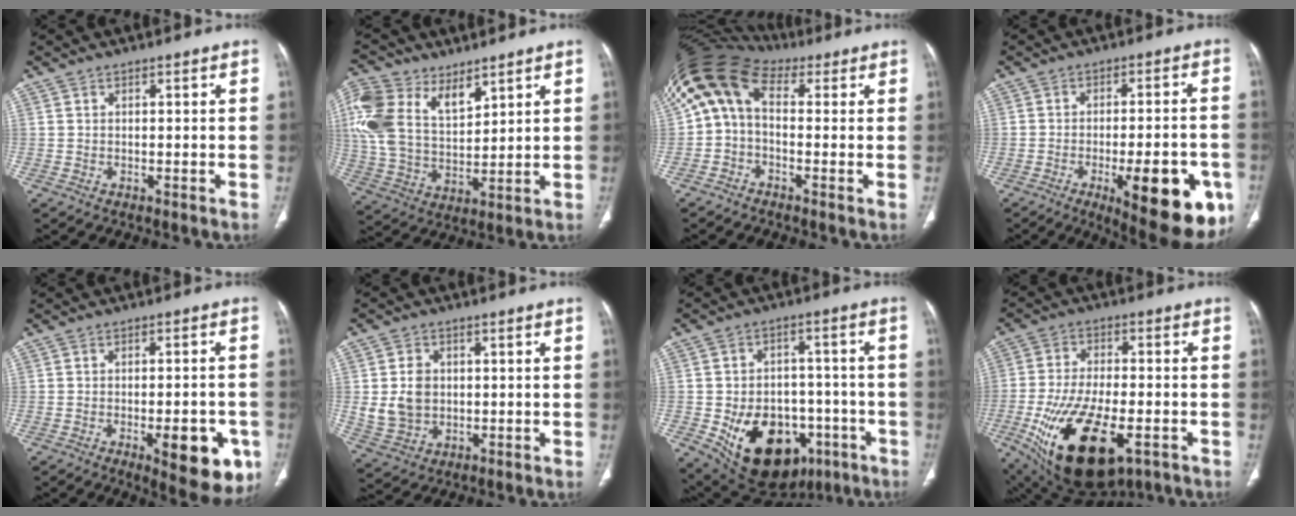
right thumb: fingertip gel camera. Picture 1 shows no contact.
{"total": 17.0, "force": [8.2, 10.3, 10.7], "torque": [-0.221, -0.021, 0.163]}
{"total": 10.3, "force": [2.1, 6.3, 7.8], "torque": [-0.152, 0.050, 0.028]}
{"total": 19.7, "force": [-7.7, 6.6, 16.9], "torque": [-0.170, 0.013, -0.089]}
{"total": 12.6, "force": [-4.8, 4.7, 10.6], "torque": [-0.111, 0.005, -0.053]}
{"total": 7.8, "force": [0.6, 6.3, 4.5], "torque": [-0.070, -0.003, 0.023]}
{"total": 21.1, "force": [-8.0, 14.2, 13.4], "torque": [-0.185, 0.024, -0.098]}
{"total": 21.1, "force": [-8.1, 9.9, 16.8], "torque": [-0.330, -0.001, -0.117]}